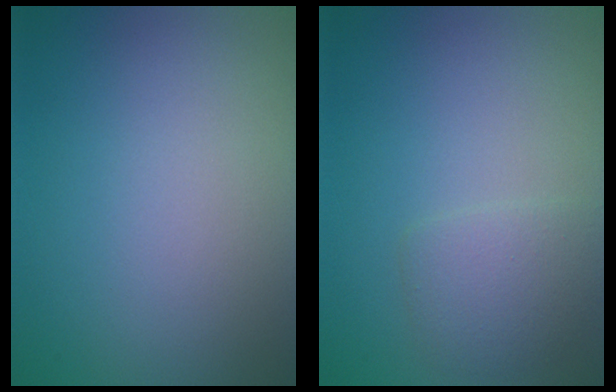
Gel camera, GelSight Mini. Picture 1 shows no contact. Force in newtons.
{"total": 2.4, "press": 2.4, "slide": 0.0}